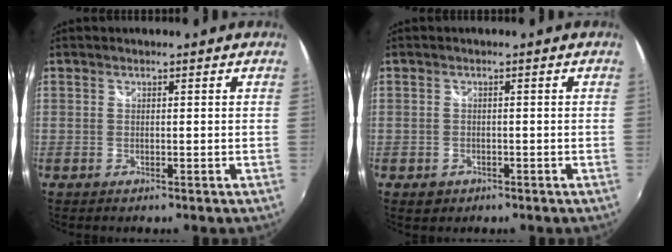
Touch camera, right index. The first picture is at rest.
{"total": 2.4, "force": [-1.2, 2.0, 0.7], "torque": [-0.018, -0.003, -0.015]}